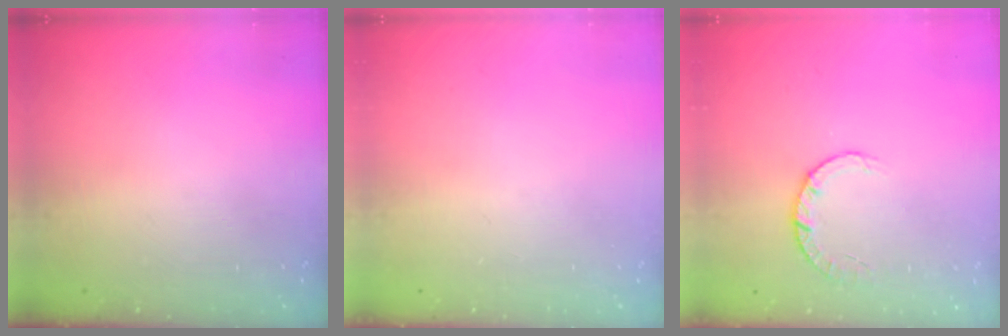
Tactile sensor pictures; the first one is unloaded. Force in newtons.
{"total": 0.0}
{"total": 2.8, "press": 2.8, "slide": 0.4}